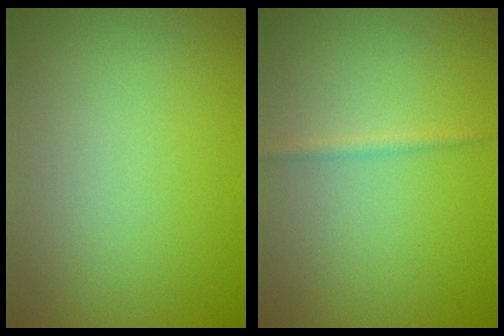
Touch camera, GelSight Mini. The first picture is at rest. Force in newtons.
{"total": 0.8, "press": 0.8, "slide": 0.1}